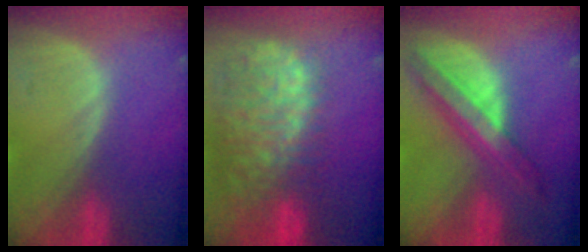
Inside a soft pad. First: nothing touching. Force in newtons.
{"total": 12.8, "press": 10.6, "slide": 7.1}
{"total": 8.1, "press": 6.9, "slide": 4.3}